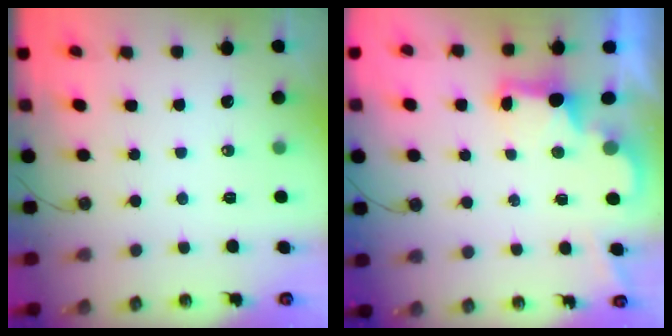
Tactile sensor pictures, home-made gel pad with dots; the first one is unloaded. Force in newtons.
{"total": 2.3, "press": 2.2, "slide": 0.7}